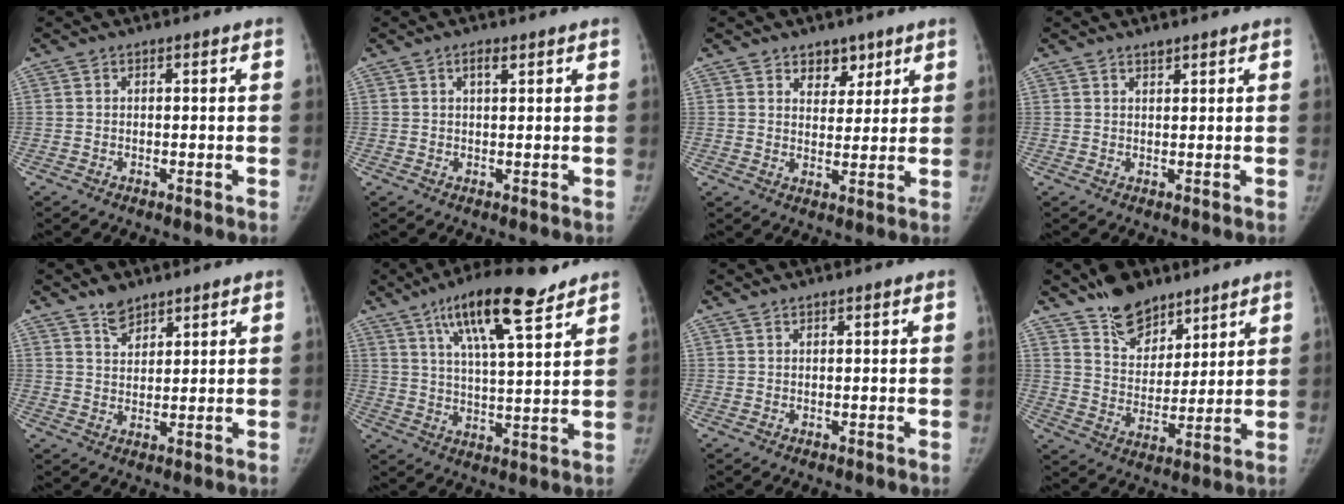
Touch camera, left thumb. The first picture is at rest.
{"total": 1.9, "force": [1.1, 0.6, 1.5], "torque": [-0.025, -0.001, 0.019]}
{"total": 5.0, "force": [3.4, 3.2, 1.9], "torque": [0.003, -0.022, 0.054]}
{"total": 1.4, "force": [1.2, 0.4, 0.5], "torque": [0.001, -0.008, 0.020]}
{"total": 4.0, "force": [3.3, 1.9, 1.3], "torque": [-0.004, -0.024, 0.062]}
{"total": 15.4, "force": [9.7, 3.7, 11.4], "torque": [-0.175, -0.036, 0.165]}
{"total": 0.7, "force": [0.7, 0.0, 0.2], "torque": [0.000, 0.004, 0.015]}
{"total": 11.8, "force": [8.9, 6.2, 4.6], "torque": [-0.036, -0.058, 0.159]}